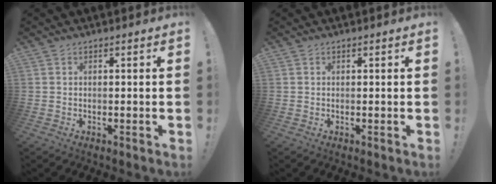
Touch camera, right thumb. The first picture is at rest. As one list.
[{"total": 0.0}]